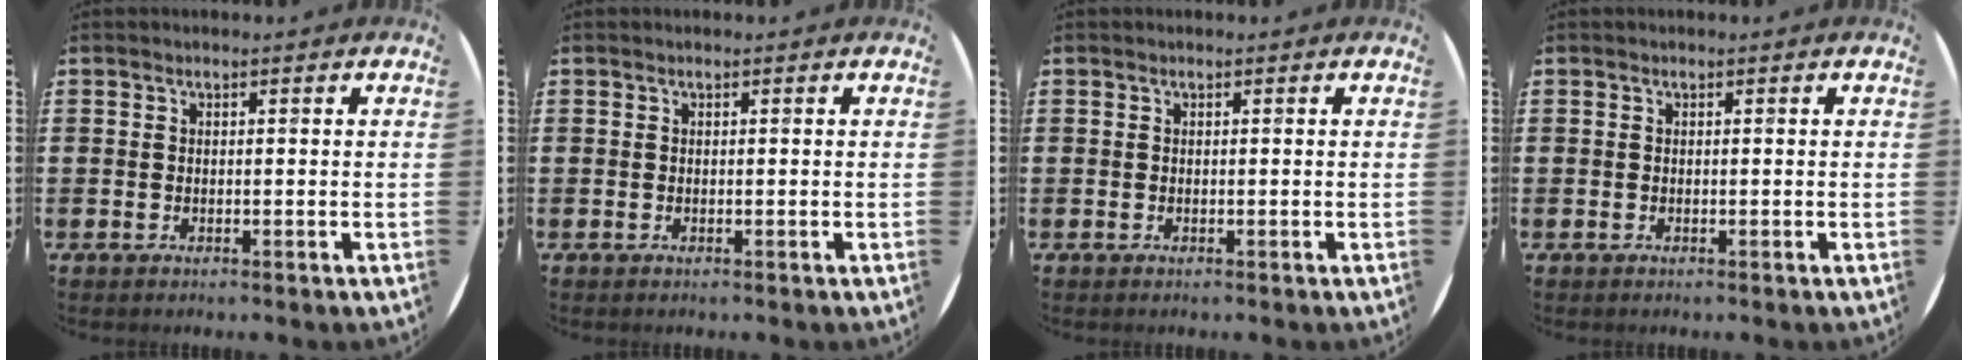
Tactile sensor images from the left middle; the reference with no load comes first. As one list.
[{"total": 0.0}, {"total": 0.0}, {"total": 0.0}]